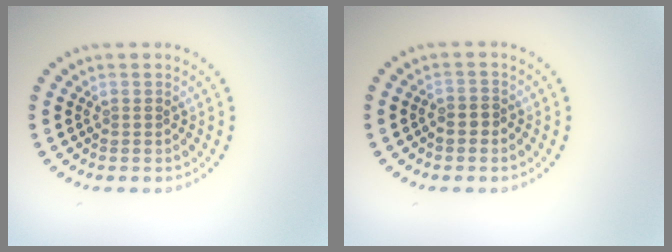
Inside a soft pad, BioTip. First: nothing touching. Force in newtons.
{"total": 1.0, "press": 0.8, "slide": 0.5}